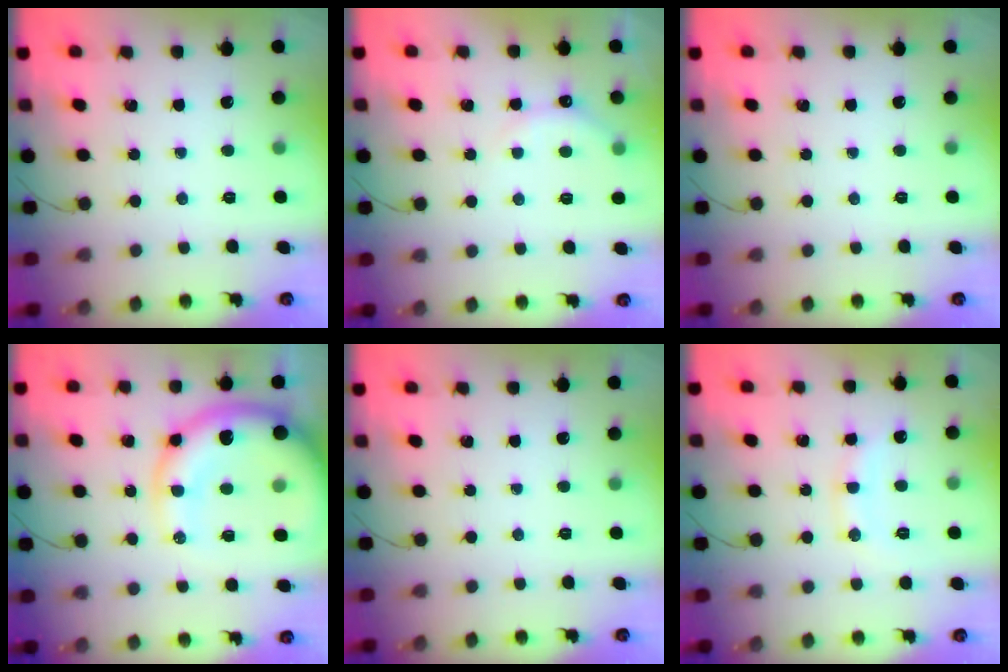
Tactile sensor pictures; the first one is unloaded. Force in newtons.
{"total": 6.2, "press": 6.1, "slide": 1.1}
{"total": 0.0}
{"total": 21.1, "press": 20.5, "slide": 4.8}
{"total": 0.0}
{"total": 8.0, "press": 7.9, "slide": 1.0}